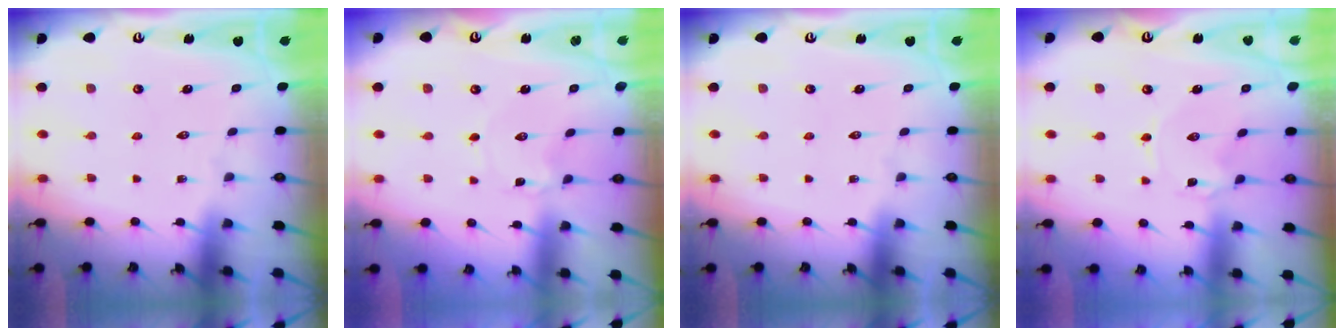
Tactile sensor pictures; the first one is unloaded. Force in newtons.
{"total": 0.0}
{"total": 0.0}
{"total": 0.6, "press": 0.6, "slide": 0.1}